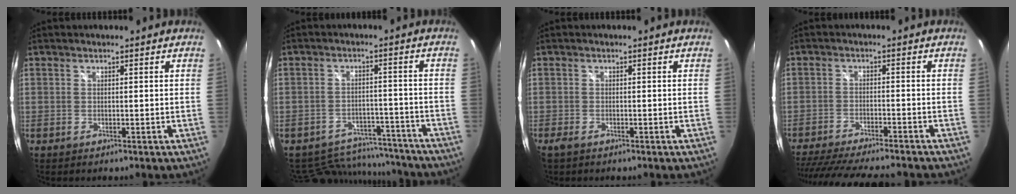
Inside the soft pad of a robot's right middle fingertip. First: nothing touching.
{"total": 12.8, "force": [-11.1, 5.7, 2.7], "torque": [-0.068, 0.022, -0.134]}
{"total": 1.6, "force": [-1.2, 0.7, 0.7], "torque": [-0.017, -0.005, -0.024]}
{"total": 17.8, "force": [-15.4, 2.8, 8.4], "torque": [-0.170, -0.030, -0.238]}